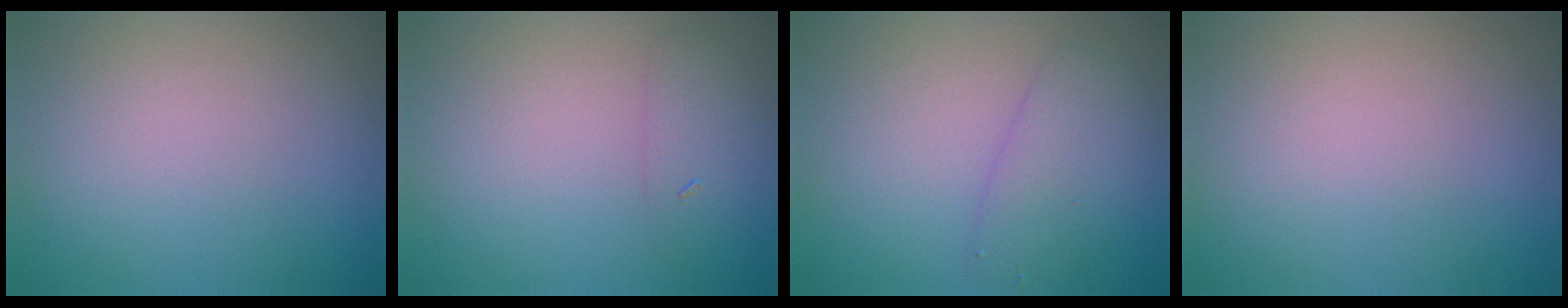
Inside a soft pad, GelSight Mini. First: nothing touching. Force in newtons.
{"total": 1.6, "press": 1.6, "slide": 0.1}
{"total": 2.8, "press": 2.8, "slide": 0.1}
{"total": 0.0}